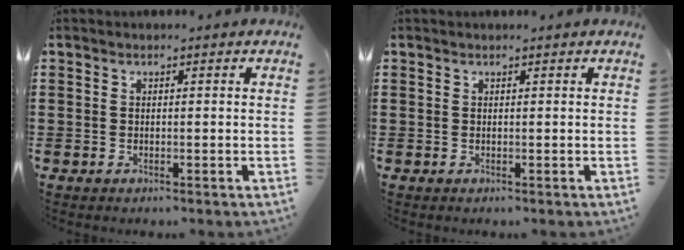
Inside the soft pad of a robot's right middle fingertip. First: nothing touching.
{"total": 0.0}